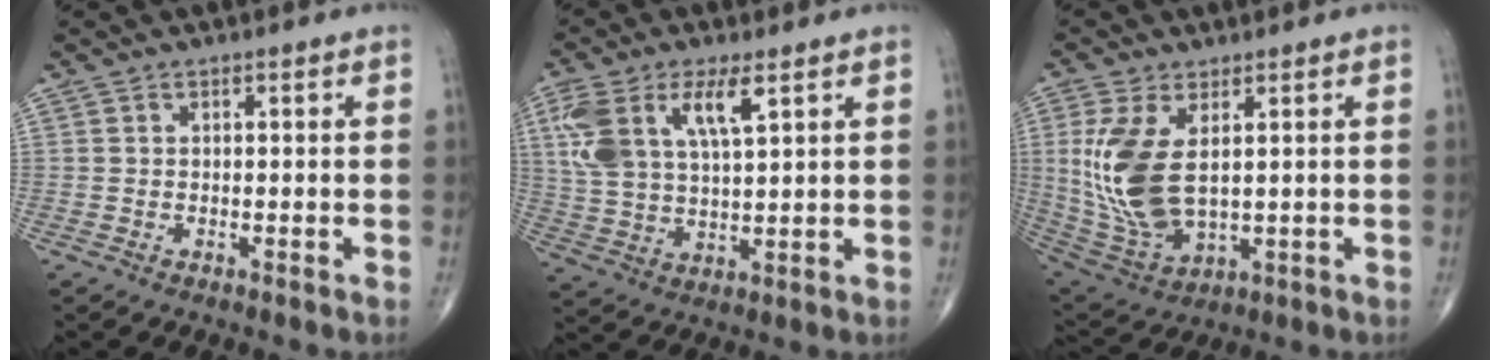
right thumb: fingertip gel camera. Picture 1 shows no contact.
{"total": 13.1, "force": [5.4, 5.5, 10.6], "torque": [-0.226, -0.007, 0.108]}
{"total": 14.2, "force": [2.2, 7.3, 12.0], "torque": [-0.253, -0.017, 0.062]}